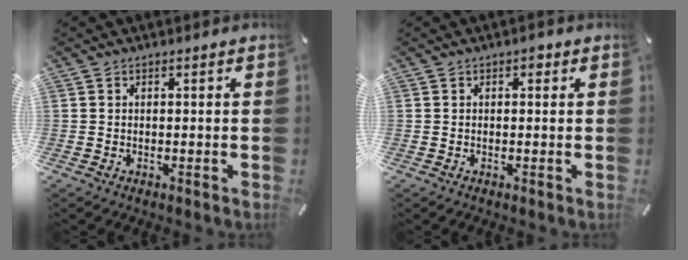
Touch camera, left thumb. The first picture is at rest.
{"total": 1.4, "force": [0.5, 1.0, 0.9], "torque": [-0.004, 0.000, 0.003]}